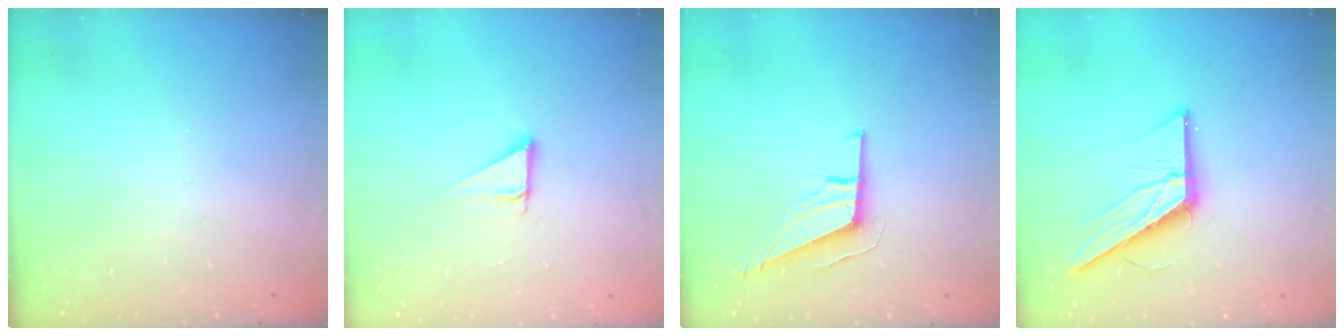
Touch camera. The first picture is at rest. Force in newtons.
{"total": 3.1, "press": 3.1, "slide": 0.2}
{"total": 9.7, "press": 9.5, "slide": 2.0}
{"total": 13.9, "press": 13.9, "slide": 0.5}